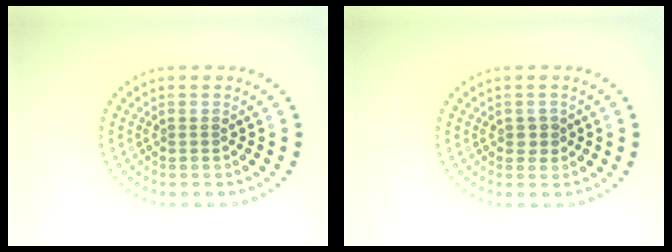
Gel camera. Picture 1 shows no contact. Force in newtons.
{"total": 1.0, "press": 0.9, "slide": 0.2}